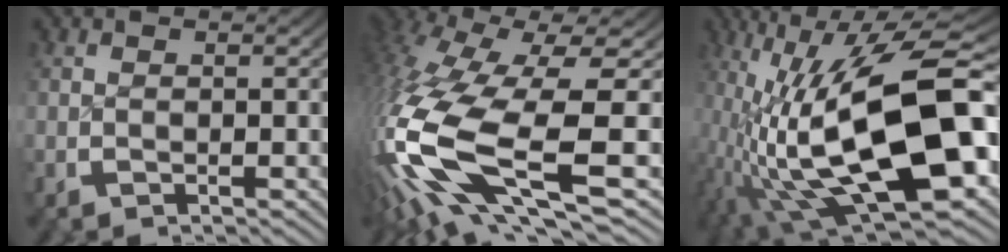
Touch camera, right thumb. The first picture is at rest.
{"total": 16.5, "force": [-0.8, 9.3, 13.5], "torque": [-0.339, -0.058, 0.029]}
{"total": 20.0, "force": [-2.7, 10.2, 17.0], "torque": [-0.337, -0.070, 0.011]}